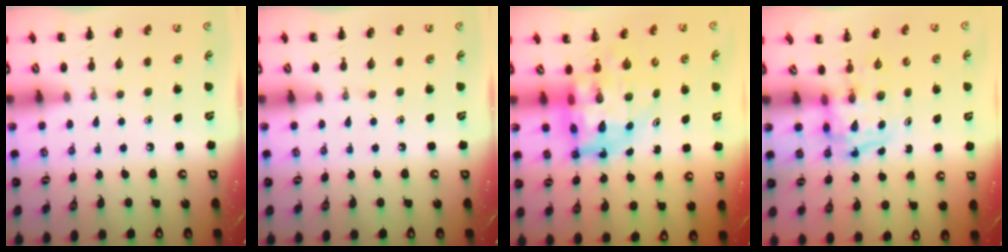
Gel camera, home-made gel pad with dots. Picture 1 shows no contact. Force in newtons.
{"total": 0.0}
{"total": 9.3, "press": 8.8, "slide": 2.8}
{"total": 3.2, "press": 3.2, "slide": 0.6}